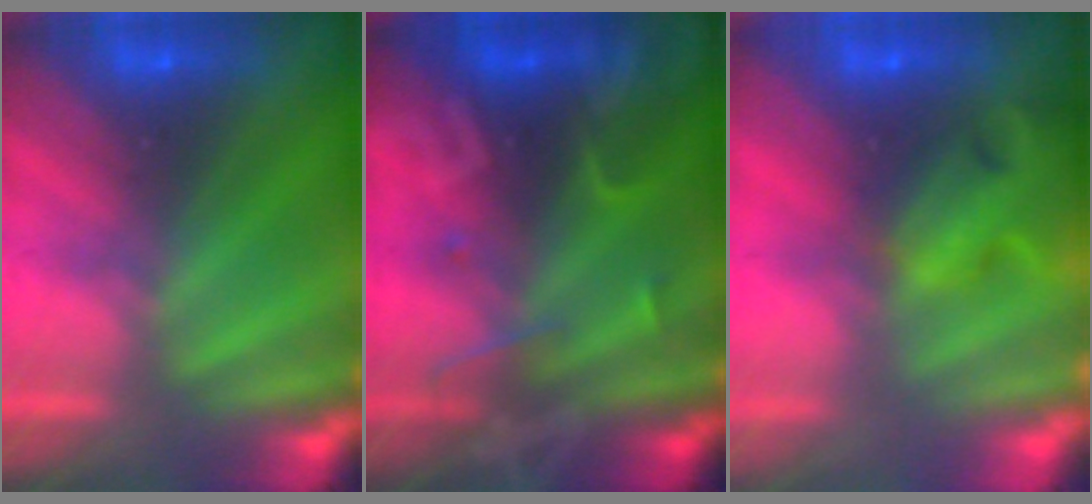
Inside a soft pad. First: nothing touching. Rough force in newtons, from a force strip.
{"total": 2.5}
{"total": 7.7}